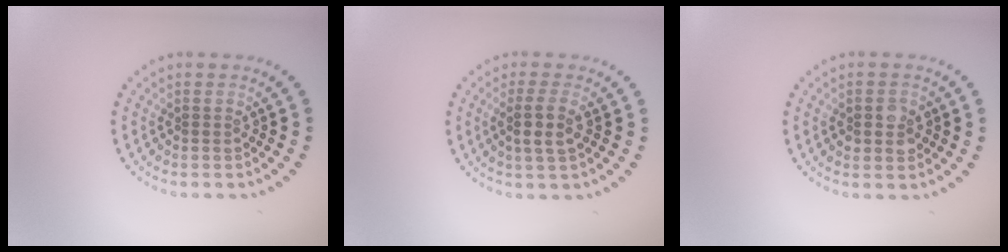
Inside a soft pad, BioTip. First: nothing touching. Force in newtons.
{"total": 2.5, "press": 2.2, "slide": 1.2}
{"total": 2.1, "press": 2.1, "slide": 0.2}